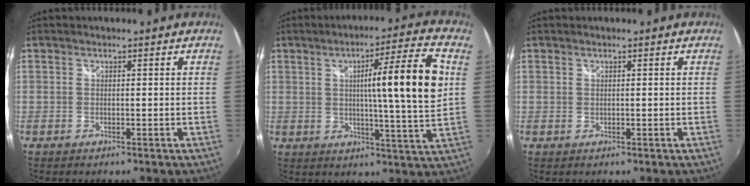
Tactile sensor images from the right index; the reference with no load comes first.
{"total": 14.3, "force": [2.8, -0.6, 14.0], "torque": [-0.205, 0.004, 0.040]}
{"total": 0.0}